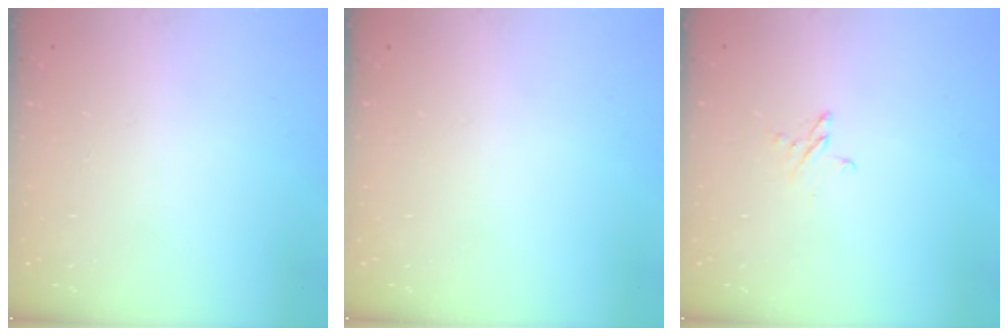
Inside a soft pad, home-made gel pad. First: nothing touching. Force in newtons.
{"total": 0.0}
{"total": 2.9, "press": 2.9, "slide": 0.3}